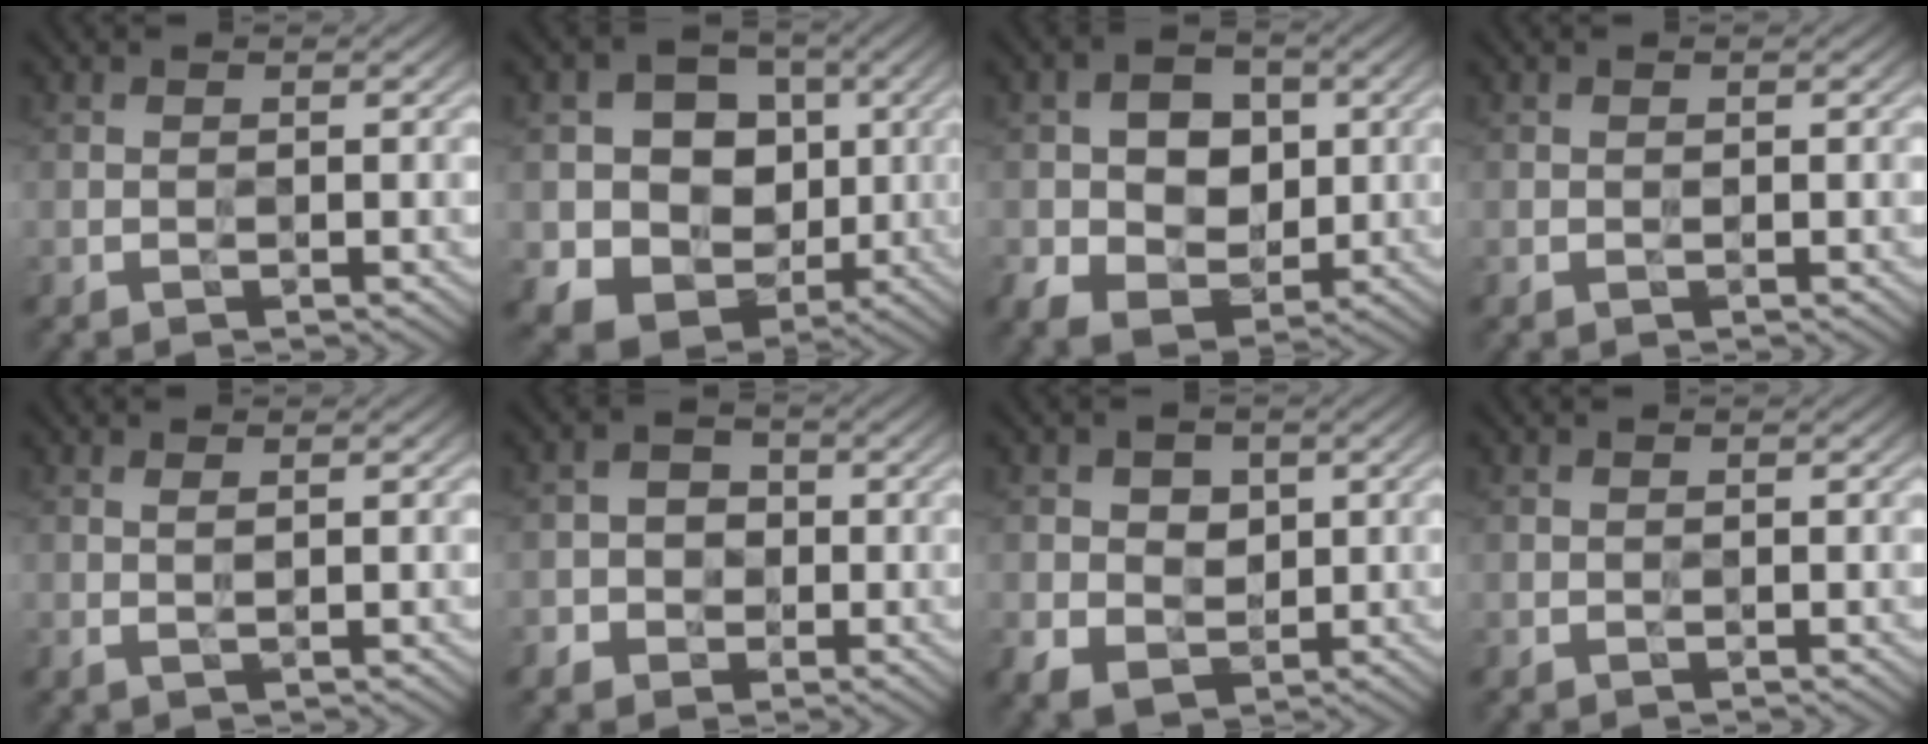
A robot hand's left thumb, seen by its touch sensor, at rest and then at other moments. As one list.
[{"total": 10.6, "force": [-0.1, 9.3, 5.2], "torque": [-0.110, -0.014, -0.016]}, {"total": 8.4, "force": [-0.1, 6.5, 5.3], "torque": [-0.096, -0.005, -0.003]}, {"total": 0.0}, {"total": 0.9, "force": [0.5, 0.0, 0.8], "torque": [-0.018, 0.003, 0.010]}, {"total": 3.5, "force": [-0.8, 3.2, 1.1], "torque": [-0.011, 0.001, -0.026]}, {"total": 4.9, "force": [0.3, 4.0, 2.8], "torque": [-0.056, -0.004, 0.006]}, {"total": 0.0}]